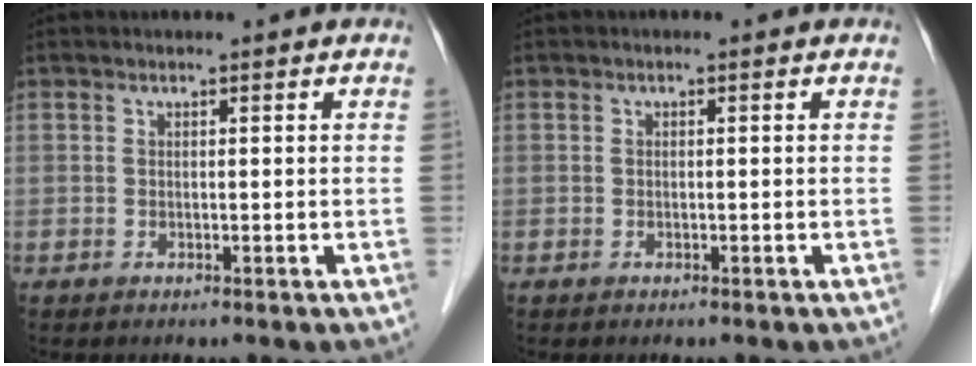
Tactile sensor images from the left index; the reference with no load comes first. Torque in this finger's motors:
{"motor_torque": [0.01, 0.01, 0.00, 0.00]}